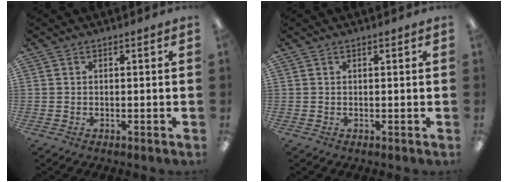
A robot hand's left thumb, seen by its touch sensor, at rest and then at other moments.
{"total": 0.0}